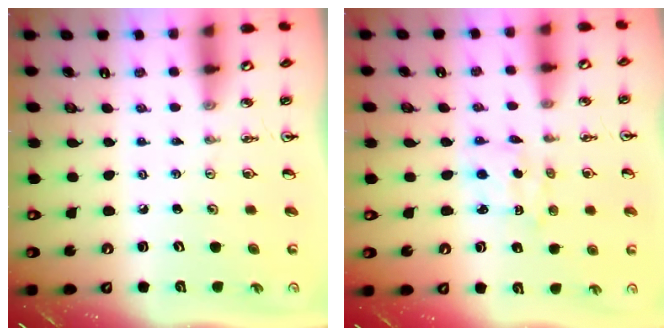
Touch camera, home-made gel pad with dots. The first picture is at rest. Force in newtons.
{"total": 2.1, "press": 2.0, "slide": 0.6}